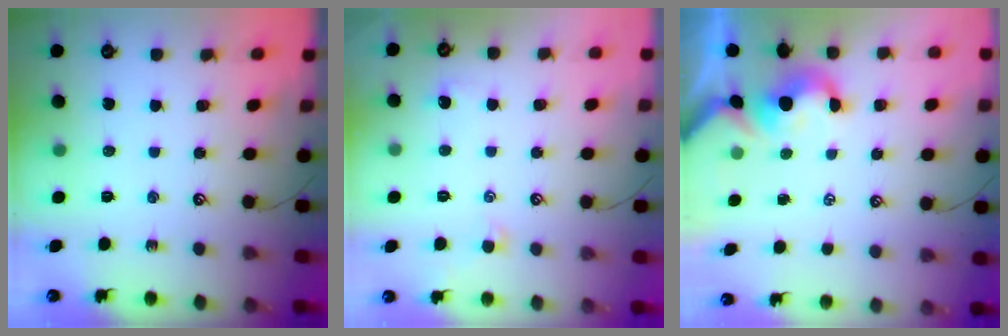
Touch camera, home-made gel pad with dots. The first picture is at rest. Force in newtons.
{"total": 0.9, "press": 0.6, "slide": 0.6}
{"total": 1.0, "press": 0.7, "slide": 0.7}